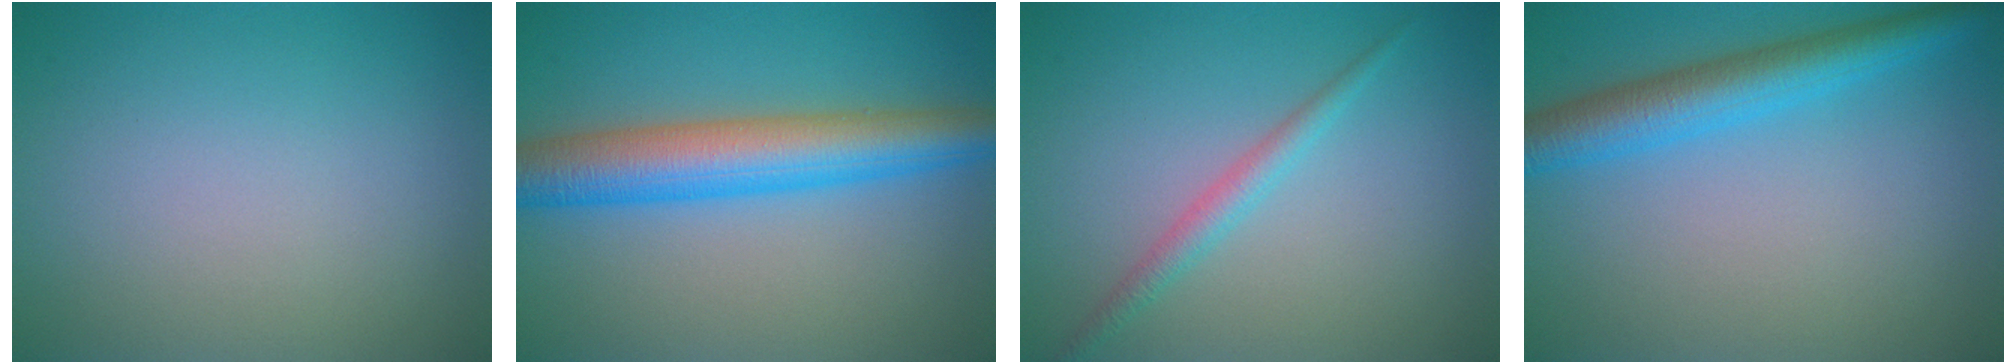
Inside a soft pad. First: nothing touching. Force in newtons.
{"total": 7.2, "press": 7.2, "slide": 0.2}
{"total": 1.8, "press": 1.8, "slide": 0.0}
{"total": 4.9, "press": 4.9, "slide": 0.1}